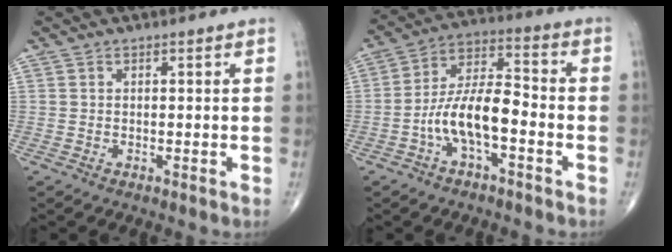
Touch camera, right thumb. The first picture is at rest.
{"total": 11.4, "force": [-3.7, 4.7, 9.8], "torque": [-0.184, 0.046, -0.073]}